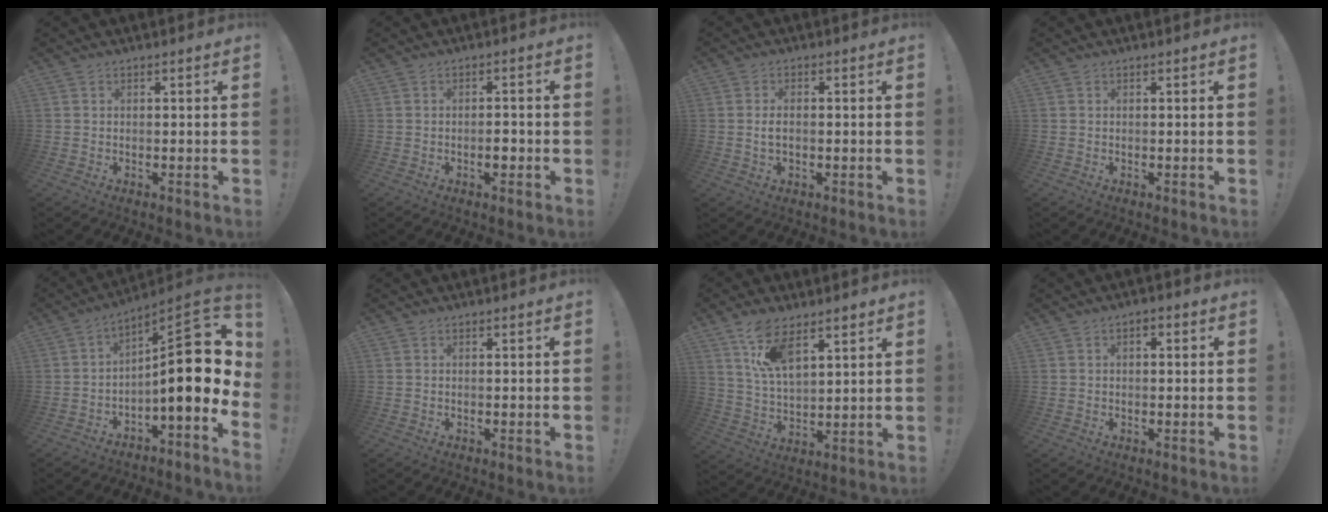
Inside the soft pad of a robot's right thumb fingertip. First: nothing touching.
{"total": 2.6, "force": [-0.9, 1.4, 2.0], "torque": [-0.015, 0.002, -0.017]}
{"total": 2.8, "force": [0.0, 1.6, 2.3], "torque": [-0.042, 0.002, -0.003]}
{"total": 0.0}
{"total": 19.3, "force": [0.6, 5.8, 18.4], "torque": [-0.264, -0.010, 0.008]}
{"total": 0.0}
{"total": 11.3, "force": [7.5, 4.9, 6.9], "torque": [-0.133, -0.027, 0.139]}
{"total": 1.5, "force": [-0.6, 1.0, 0.9], "torque": [-0.009, 0.005, -0.014]}